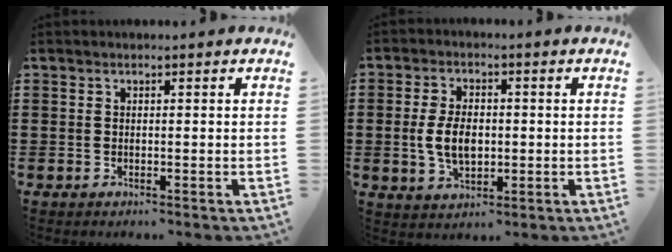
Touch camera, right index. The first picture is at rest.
{"total": 6.0, "force": [-0.4, 3.5, 4.9], "torque": [-0.099, 0.000, -0.012]}